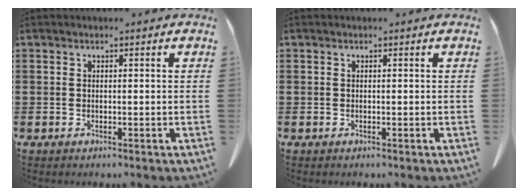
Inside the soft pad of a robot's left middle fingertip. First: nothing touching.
{"total": 0.0}